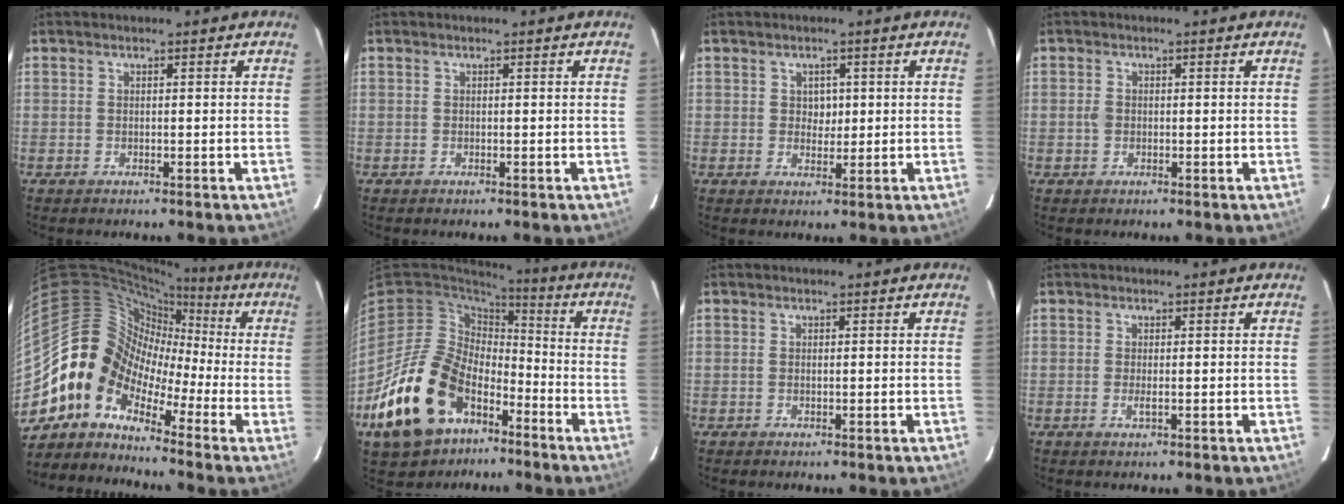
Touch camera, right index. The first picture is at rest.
{"total": 0.0}
{"total": 2.4, "force": [0.5, 2.2, 1.0], "torque": [-0.011, 0.006, 0.008]}
{"total": 1.4, "force": [-0.2, 1.2, 0.6], "torque": [-0.011, 0.002, -0.005]}
{"total": 10.5, "force": [-5.0, 8.9, 2.6], "torque": [-0.050, 0.038, -0.126]}
{"total": 22.5, "force": [-12.0, 14.2, 12.7], "torque": [-0.269, 0.002, -0.191]}
{"total": 0.0}
{"total": 1.1, "force": [-0.2, 0.2, 1.0], "torque": [-0.020, -0.003, -0.004]}